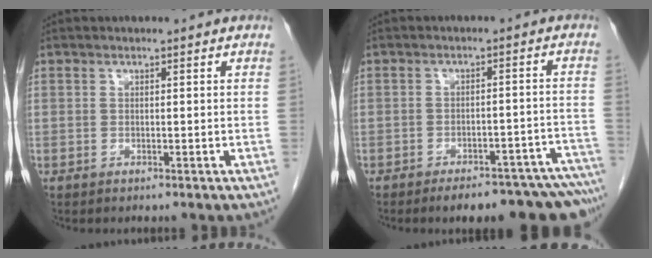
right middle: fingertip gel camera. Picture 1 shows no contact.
{"total": 16.0, "force": [-14.2, 4.0, 6.0], "torque": [-0.016, 0.024, -0.167]}